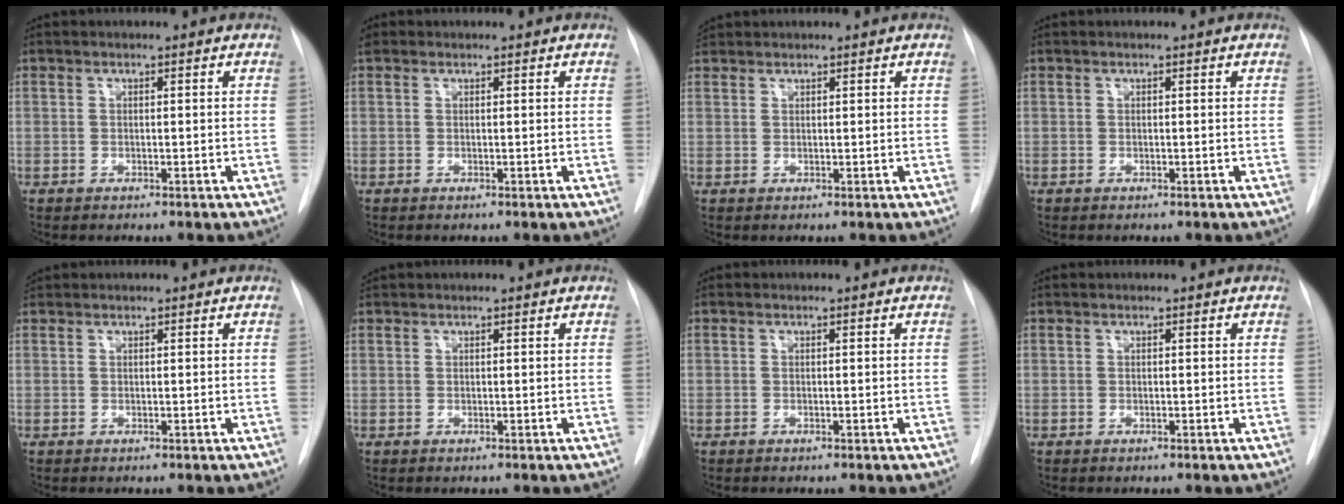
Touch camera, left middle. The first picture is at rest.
{"total": 1.2, "force": [0.7, 0.9, 0.2], "torque": [-0.005, 0.018, 0.011]}
{"total": 1.8, "force": [1.6, 0.9, -0.1], "torque": [0.004, 0.013, 0.028]}
{"total": 0.0}
{"total": 1.0, "force": [0.9, 0.5, -0.1], "torque": [-0.001, 0.013, 0.016]}
{"total": 0.8, "force": [0.7, 0.5, -0.1], "torque": [0.003, 0.009, 0.011]}
{"total": 0.0}
{"total": 0.0}